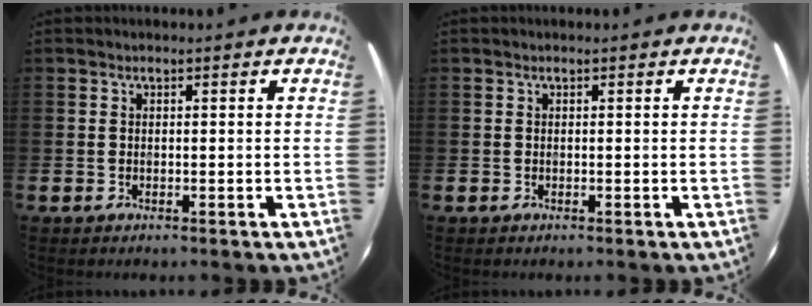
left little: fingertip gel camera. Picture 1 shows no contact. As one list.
[{"total": 0.0}]